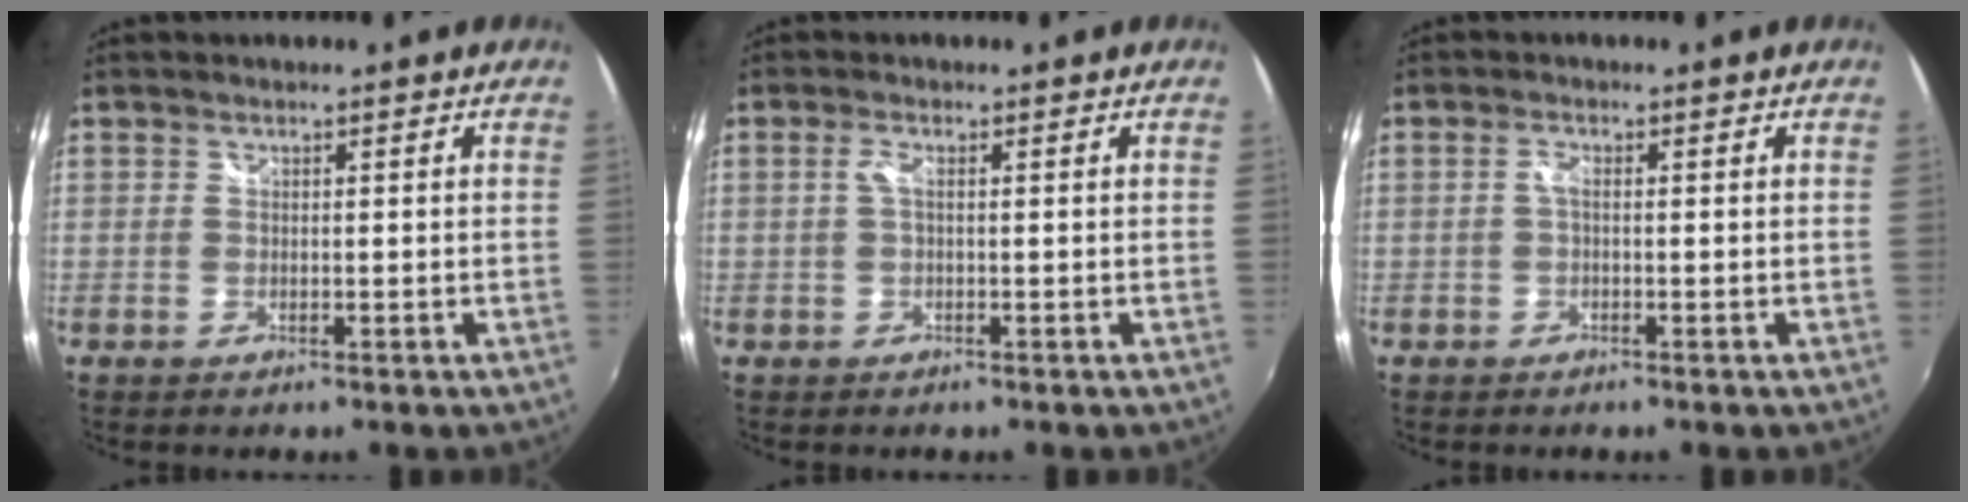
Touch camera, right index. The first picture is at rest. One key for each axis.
{"total": 1.5, "fx": 0.1, "fy": 0.2, "fz": 1.5, "tx": -0.030, "ty": 0.002, "tz": -0.001}
{"total": 1.2, "fx": -0.2, "fy": 0.4, "fz": 1.1, "tx": -0.022, "ty": 0.003, "tz": -0.007}